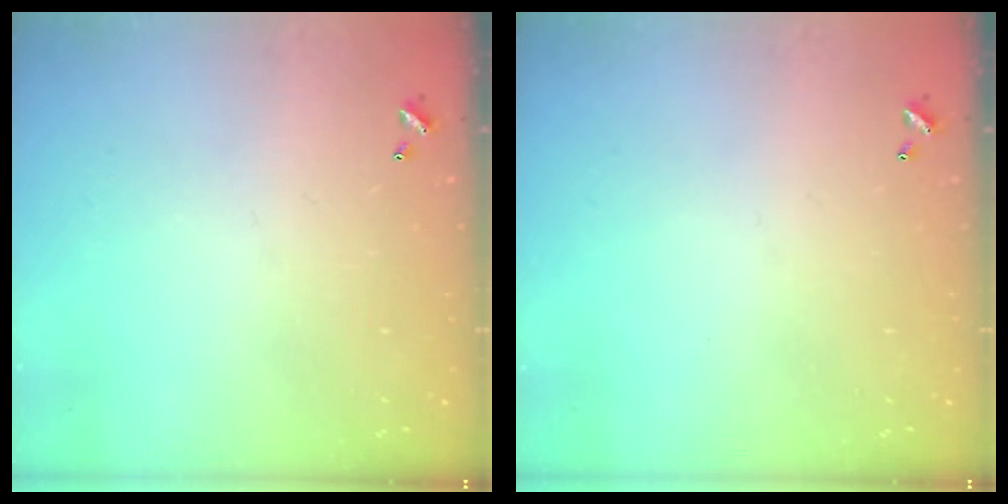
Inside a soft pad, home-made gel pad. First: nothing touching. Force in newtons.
{"total": 0.0}